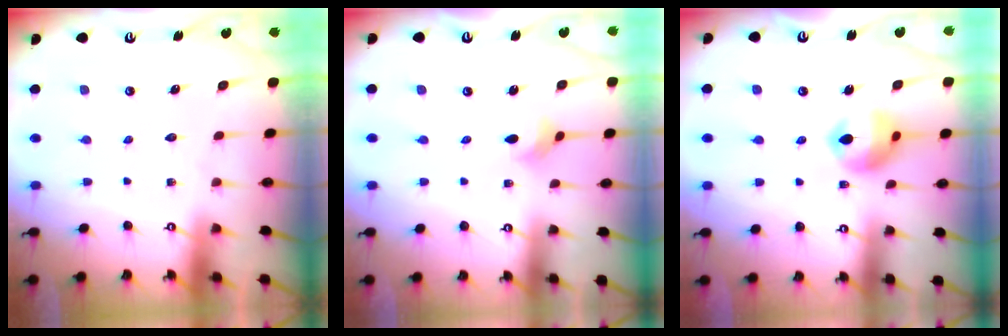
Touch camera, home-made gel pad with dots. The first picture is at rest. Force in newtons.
{"total": 2.3, "press": 2.3, "slide": 0.5}
{"total": 11.9, "press": 11.8, "slide": 1.6}